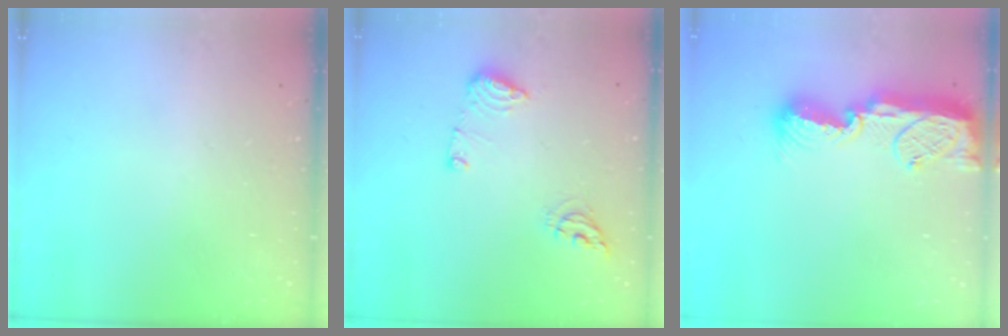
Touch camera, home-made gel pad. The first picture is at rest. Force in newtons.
{"total": 9.0, "press": 8.9, "slide": 0.9}
{"total": 13.6, "press": 13.4, "slide": 2.3}